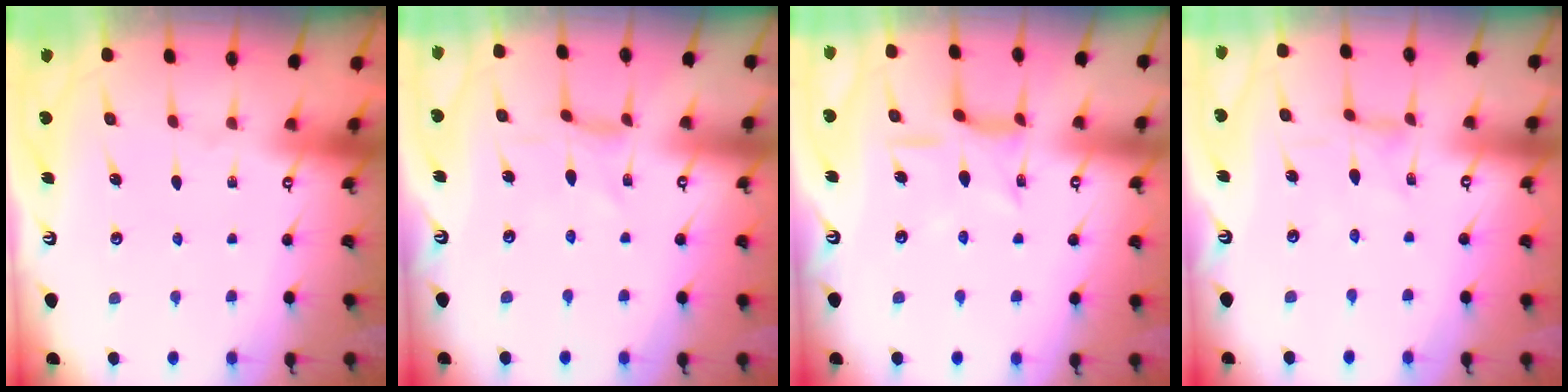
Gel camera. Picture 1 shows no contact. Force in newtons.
{"total": 0.0}
{"total": 9.2, "press": 9.2, "slide": 0.6}
{"total": 0.5, "press": 0.5, "slide": 0.2}